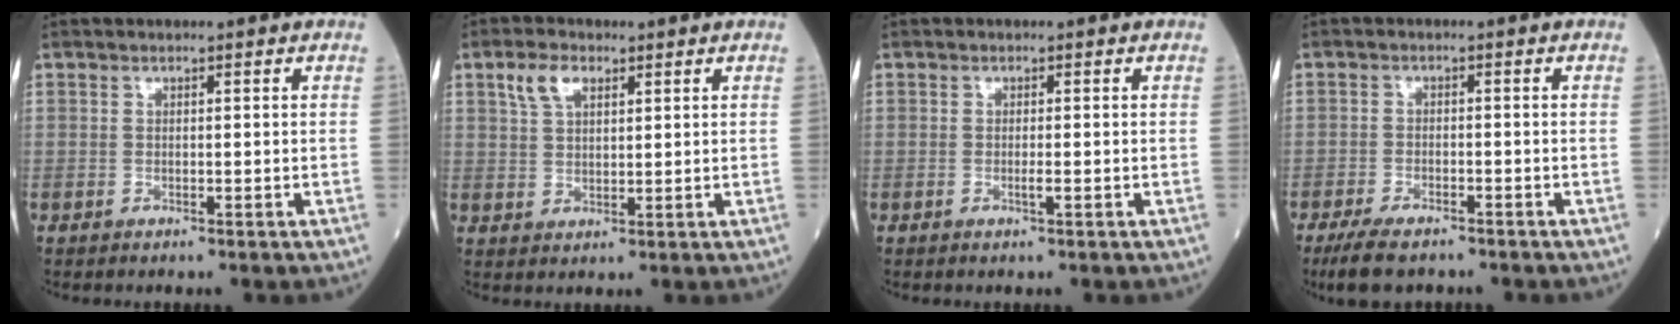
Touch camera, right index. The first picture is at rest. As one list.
[{"total": 4.4, "force": [2.4, 2.2, 3.0], "torque": [-0.065, 0.011, 0.050]}, {"total": 0.9, "force": [-0.3, -0.1, 0.8], "torque": [-0.017, -0.001, -0.006]}, {"total": 6.0, "force": [-4.8, 1.8, 3.1], "torque": [-0.059, -0.010, -0.080]}]